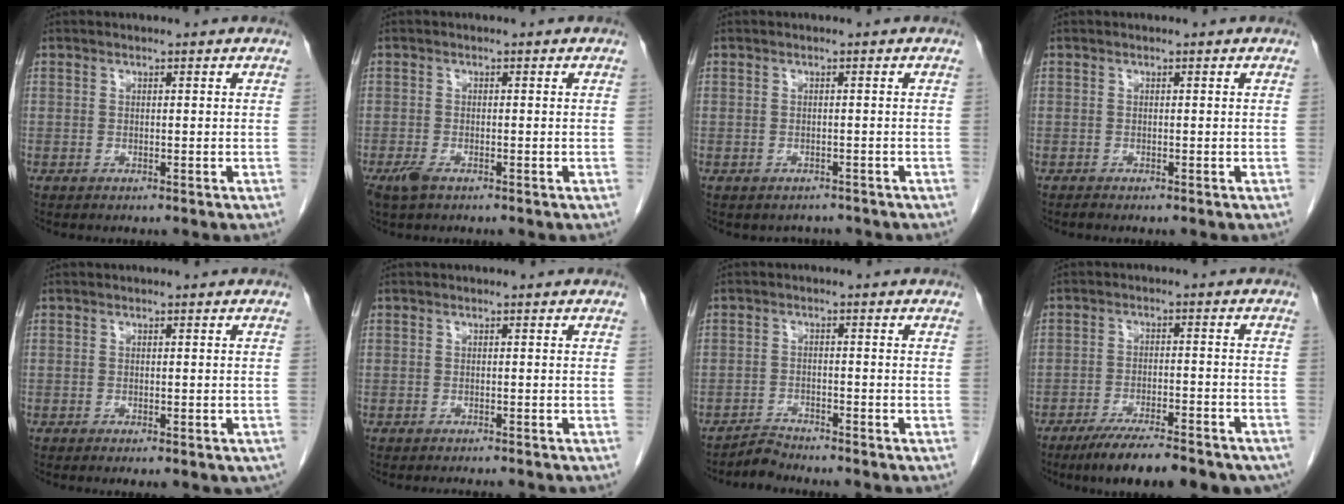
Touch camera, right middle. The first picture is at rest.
{"total": 2.5, "force": [-1.5, 0.9, 1.7], "torque": [-0.042, -0.005, -0.025]}
{"total": 2.1, "force": [-1.8, 1.1, 0.0], "torque": [-0.002, 0.002, -0.025]}
{"total": 0.7, "force": [0.7, 0.1, 0.0], "torque": [-0.004, -0.001, 0.011]}
{"total": 3.2, "force": [-2.2, 1.1, 2.1], "torque": [-0.020, -0.006, -0.026]}
{"total": 3.3, "force": [-3.1, 0.3, 1.1], "torque": [-0.010, -0.005, -0.039]}
{"total": 1.5, "force": [-1.3, 0.0, -0.5], "torque": [0.015, -0.012, -0.023]}
{"total": 15.2, "force": [-12.4, 3.0, 8.4], "torque": [-0.093, -0.004, -0.176]}